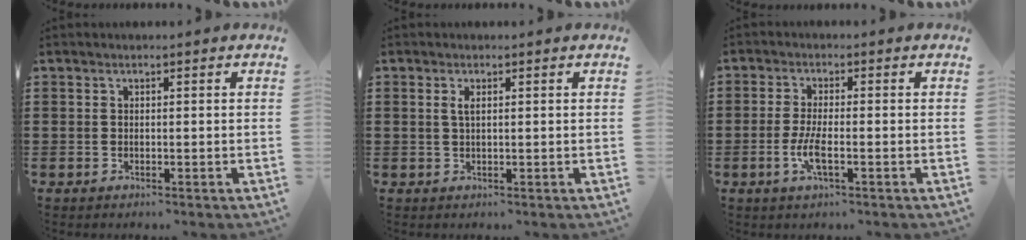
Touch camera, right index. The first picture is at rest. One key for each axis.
{"total": 1.5, "fx": 0.4, "fy": 0.5, "fz": 1.4, "tx": -0.028, "ty": 0.004, "tz": 0.006}
{"total": 4.2, "fx": -1.4, "fy": 1.0, "fz": 3.8, "tx": -0.085, "ty": -0.006, "tz": -0.031}